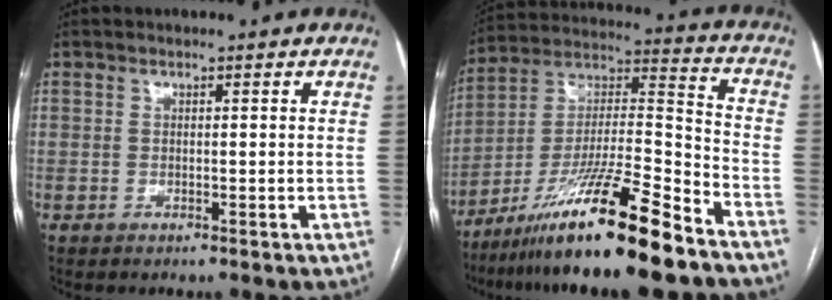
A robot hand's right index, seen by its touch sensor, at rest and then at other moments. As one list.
[{"total": 19.8, "force": [-14.1, 0.1, 13.9], "torque": [-0.265, -0.023, -0.250]}]